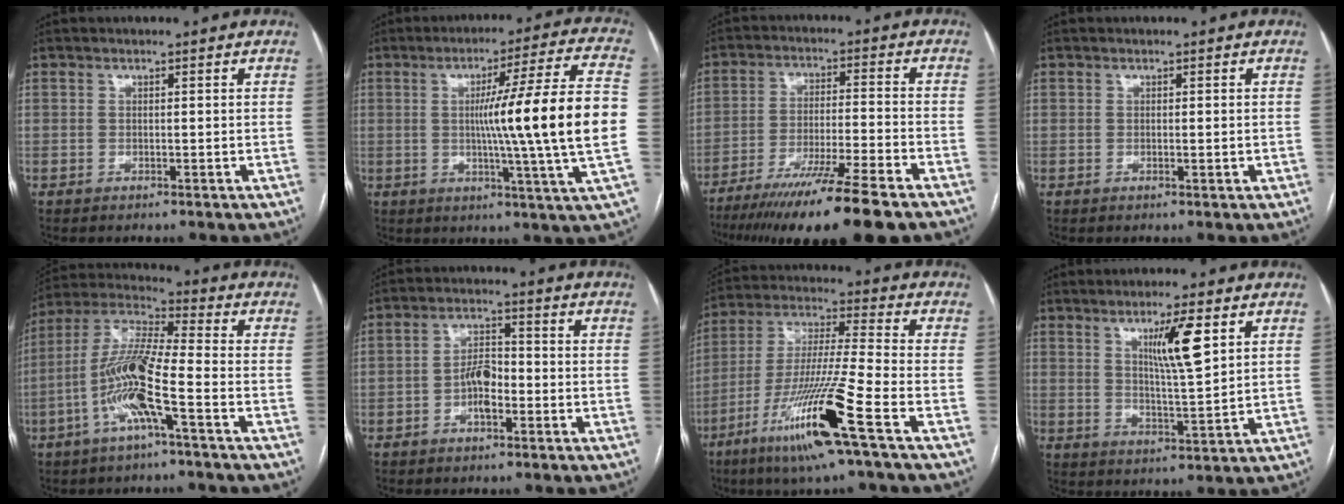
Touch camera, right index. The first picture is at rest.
{"total": 18.7, "force": [-0.5, -2.2, 18.5], "torque": [-0.269, -0.004, -0.020]}
{"total": 18.0, "force": [-13.7, -0.2, 11.6], "torque": [-0.173, -0.042, -0.221]}
{"total": 0.8, "force": [-0.1, 0.2, 0.8], "torque": [-0.012, 0.002, 0.004]}
{"total": 11.9, "force": [-4.2, 0.5, 11.1], "torque": [-0.236, 0.007, -0.090]}
{"total": 4.6, "force": [-1.6, 1.9, 3.8], "torque": [-0.071, 0.011, -0.032]}
{"total": 16.5, "force": [-8.1, -1.2, 14.3], "torque": [-0.295, -0.034, -0.155]}
{"total": 7.6, "force": [3.4, 0.2, 6.8], "torque": [-0.118, -0.009, 0.060]}